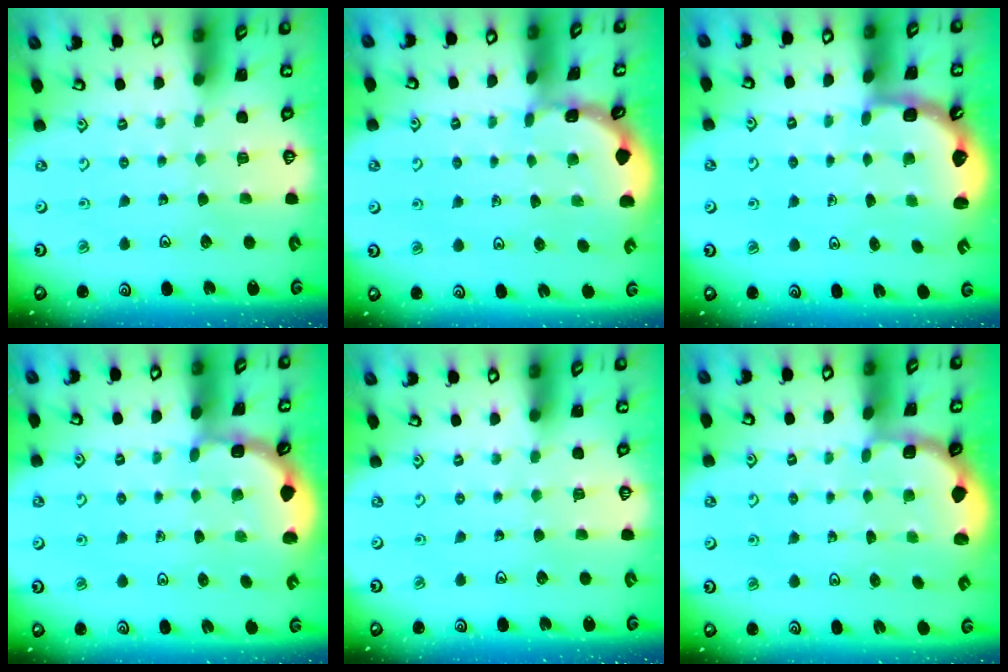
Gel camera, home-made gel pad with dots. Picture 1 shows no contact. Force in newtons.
{"total": 1.0, "press": 1.0, "slide": 0.2}
{"total": 2.6, "press": 2.3, "slide": 1.3}
{"total": 1.9, "press": 1.9, "slide": 0.3}
{"total": 0.0}
{"total": 1.8, "press": 1.6, "slide": 0.7}